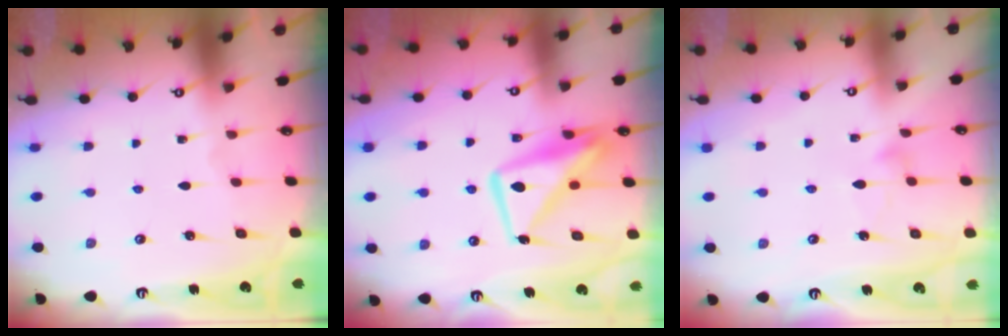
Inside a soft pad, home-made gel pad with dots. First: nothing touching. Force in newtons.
{"total": 12.7, "press": 12.6, "slide": 1.5}
{"total": 5.5, "press": 5.5, "slide": 0.4}